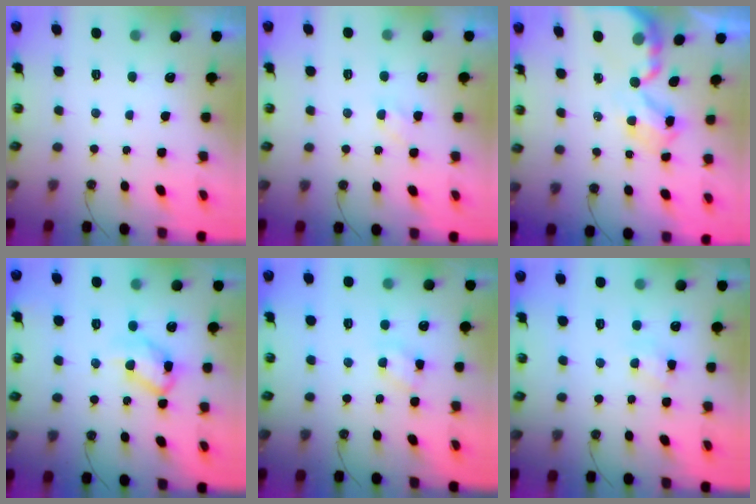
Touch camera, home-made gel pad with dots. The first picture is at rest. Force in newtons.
{"total": 4.9, "press": 4.8, "slide": 0.6}
{"total": 5.3, "press": 5.3, "slide": 0.4}
{"total": 12.7, "press": 12.7, "slide": 1.0}
{"total": 4.2, "press": 4.2, "slide": 0.1}
{"total": 5.4, "press": 5.4, "slide": 0.5}